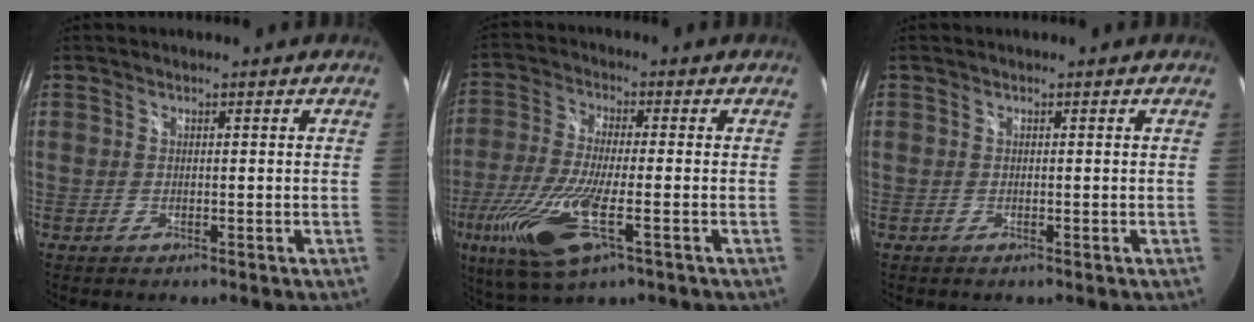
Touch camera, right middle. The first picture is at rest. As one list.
[{"total": 15.1, "force": [-6.2, 4.5, 13.0], "torque": [-0.282, -0.038, -0.117]}, {"total": 0.0}]